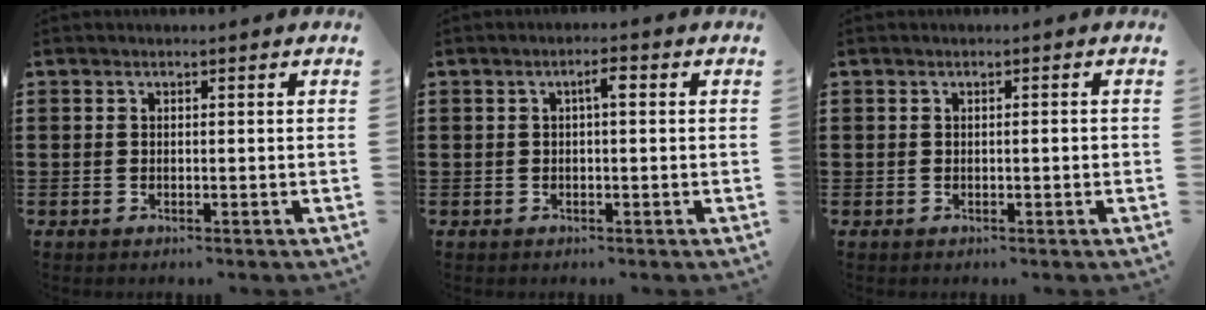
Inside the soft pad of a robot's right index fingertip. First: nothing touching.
{"total": 2.1, "force": [0.3, 0.5, 2.1], "torque": [-0.041, 0.006, 0.002]}
{"total": 0.9, "force": [-0.1, 0.1, 0.9], "torque": [-0.015, -0.002, -0.001]}